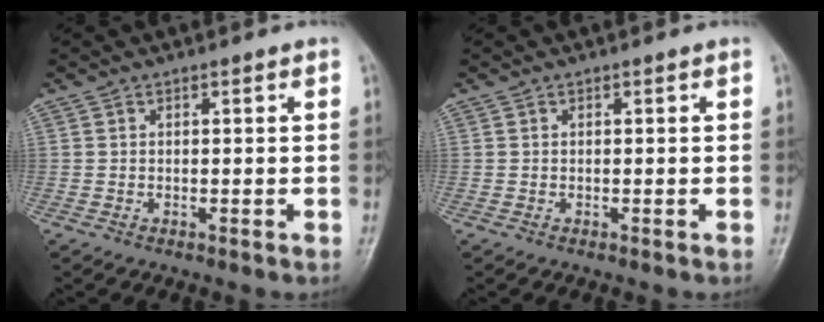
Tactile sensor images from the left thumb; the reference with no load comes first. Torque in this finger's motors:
{"motor_torque": [0.00, 0.00, 0.02, -0.03, 0.00]}